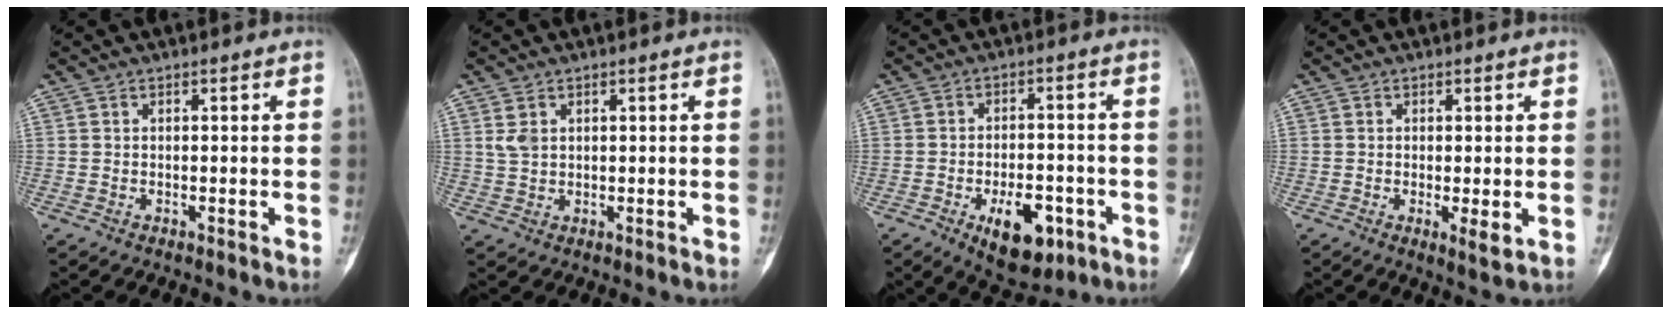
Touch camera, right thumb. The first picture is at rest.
{"total": 2.7, "force": [1.1, 1.8, 1.7], "torque": [-0.033, 0.001, 0.029]}
{"total": 12.1, "force": [-5.4, 6.4, 8.8], "torque": [-0.101, 0.022, -0.072]}
{"total": 2.9, "force": [-0.5, 0.7, 2.8], "torque": [-0.046, -0.010, -0.010]}